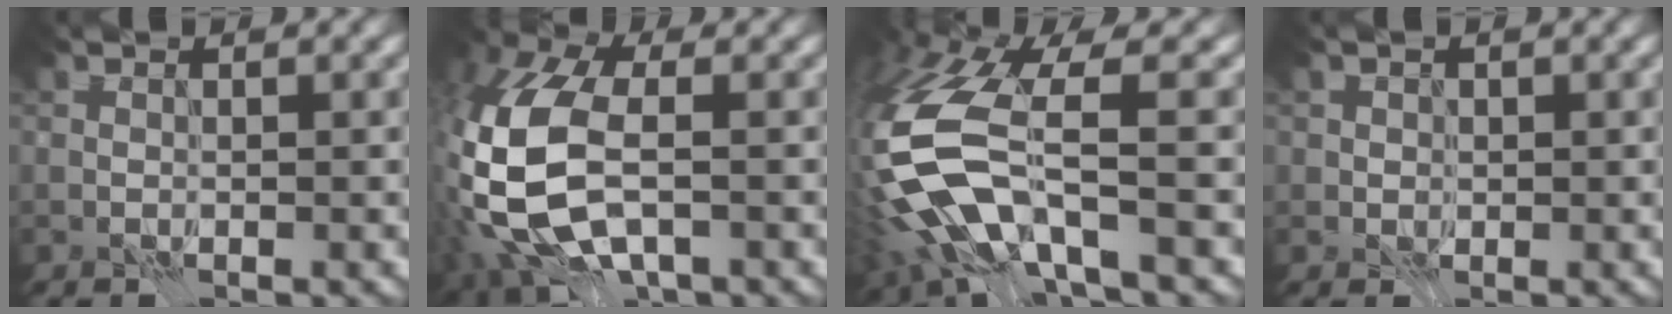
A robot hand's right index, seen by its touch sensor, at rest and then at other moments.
{"total": 14.2, "force": [-1.7, 8.8, 10.9], "torque": [-0.263, -0.027, -0.021]}
{"total": 10.7, "force": [-3.4, 4.6, 9.1], "torque": [-0.220, -0.015, -0.074]}
{"total": 1.2, "force": [0.3, 1.2, 0.1], "torque": [0.000, -0.004, 0.008]}